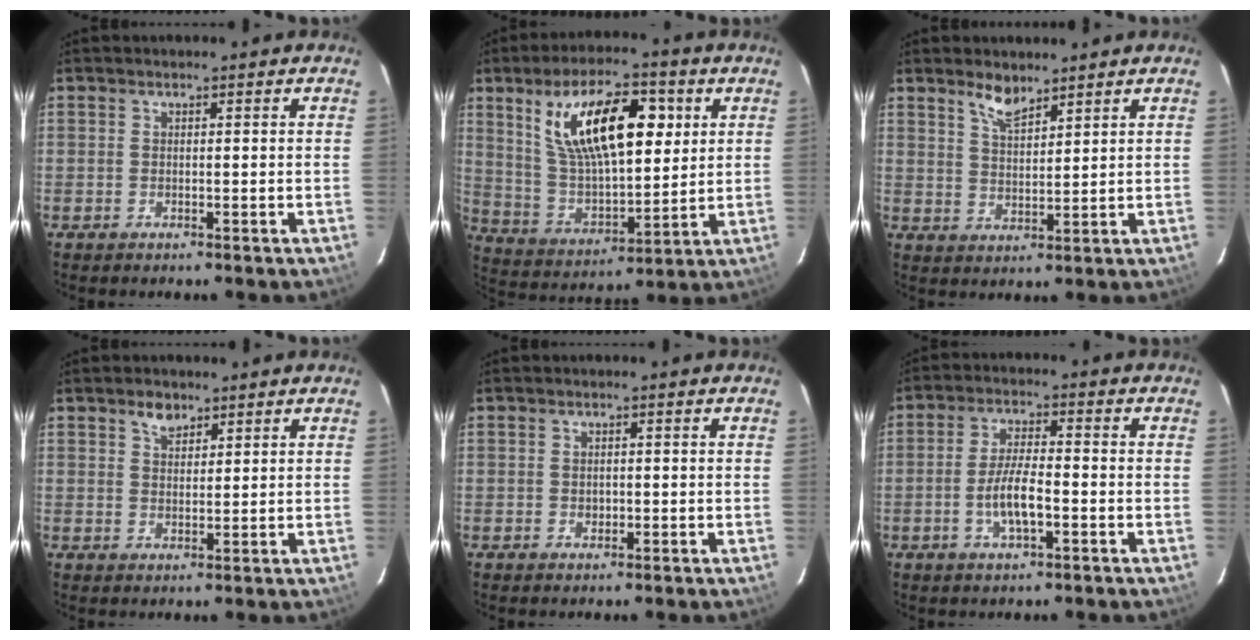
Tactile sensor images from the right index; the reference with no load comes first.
{"total": 18.7, "force": [6.9, 7.8, 15.5], "torque": [-0.272, 0.015, 0.133]}
{"total": 5.9, "force": [4.6, 3.2, 1.9], "torque": [-0.022, -0.002, 0.084]}
{"total": 3.1, "force": [2.2, 1.8, 1.3], "torque": [-0.018, 0.007, 0.039]}
{"total": 1.2, "force": [-0.2, 1.0, 0.7], "torque": [-0.011, 0.003, -0.003]}
{"total": 6.7, "force": [-2.3, 1.7, 6.1], "torque": [-0.120, 0.001, -0.042]}